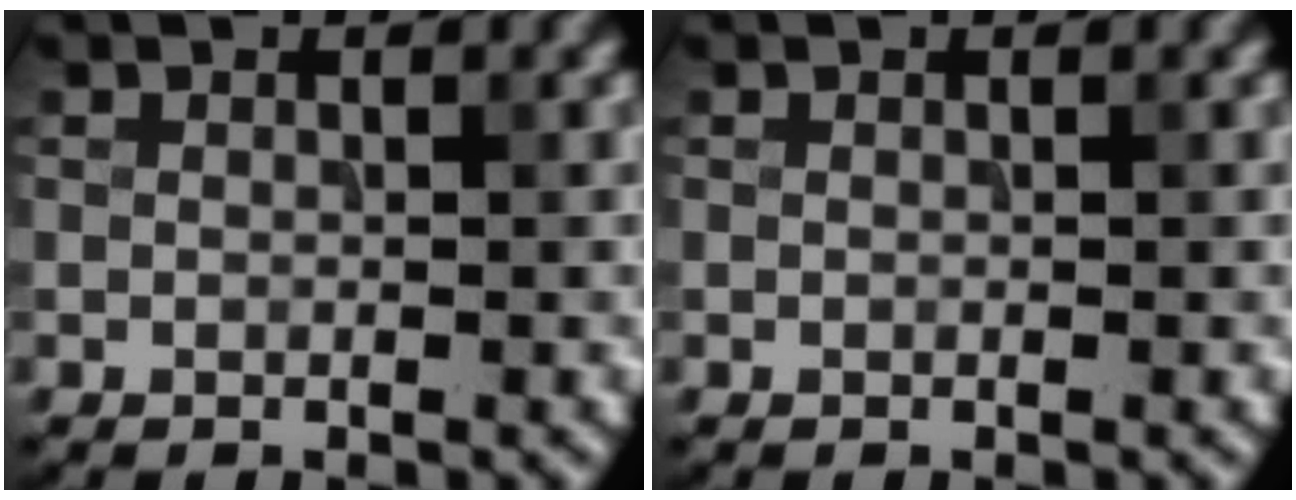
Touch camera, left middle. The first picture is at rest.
{"total": 0.0}